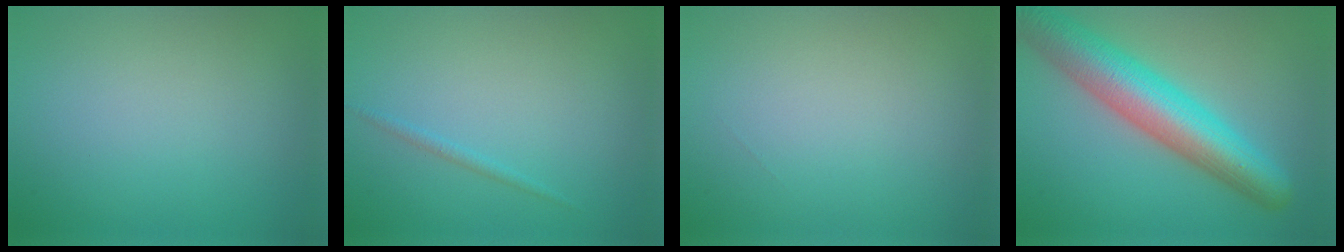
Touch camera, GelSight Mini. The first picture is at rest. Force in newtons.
{"total": 0.8, "press": 0.8, "slide": 0.1}
{"total": 0.0}
{"total": 8.9, "press": 8.9, "slide": 0.4}